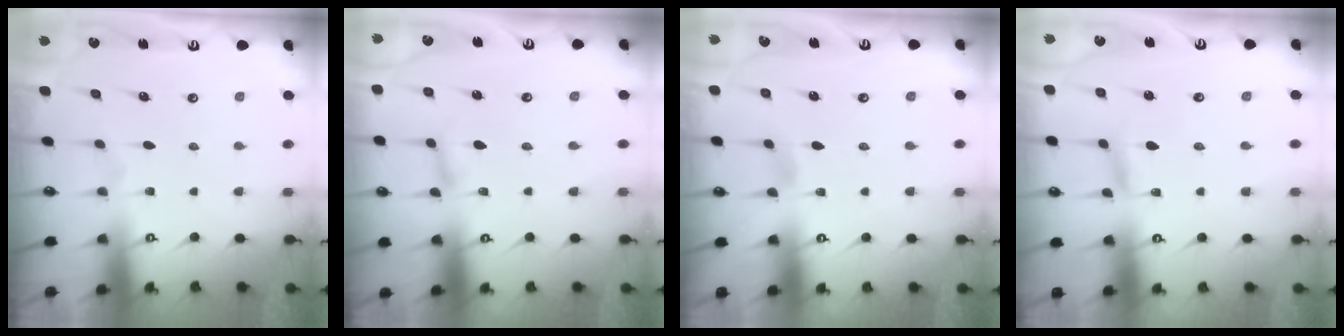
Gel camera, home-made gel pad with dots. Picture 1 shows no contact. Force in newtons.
{"total": 2.6, "press": 2.6, "slide": 0.2}
{"total": 2.6, "press": 2.6, "slide": 0.3}
{"total": 2.7, "press": 2.7, "slide": 0.2}